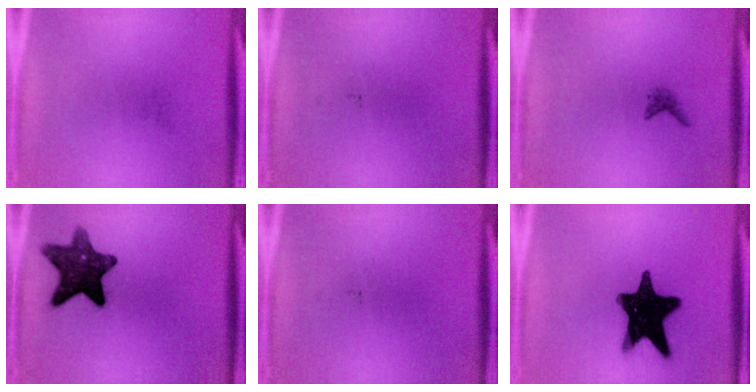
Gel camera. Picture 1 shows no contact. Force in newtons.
{"total": 0.0}
{"total": 1.0}
{"total": 12.1}
{"total": 0.0}
{"total": 18.6}